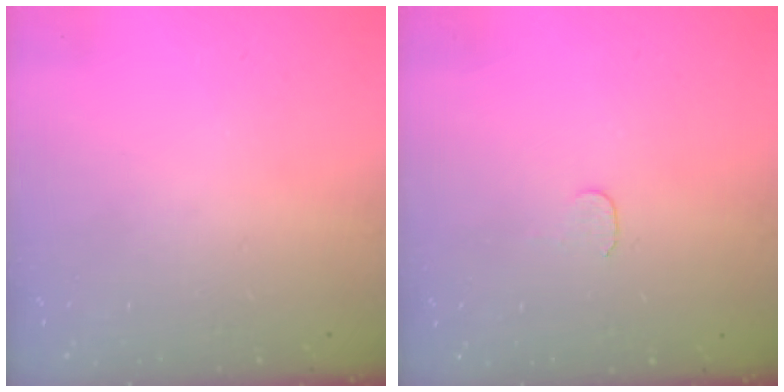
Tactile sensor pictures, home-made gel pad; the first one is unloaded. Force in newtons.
{"total": 3.9, "press": 3.9, "slide": 0.3}